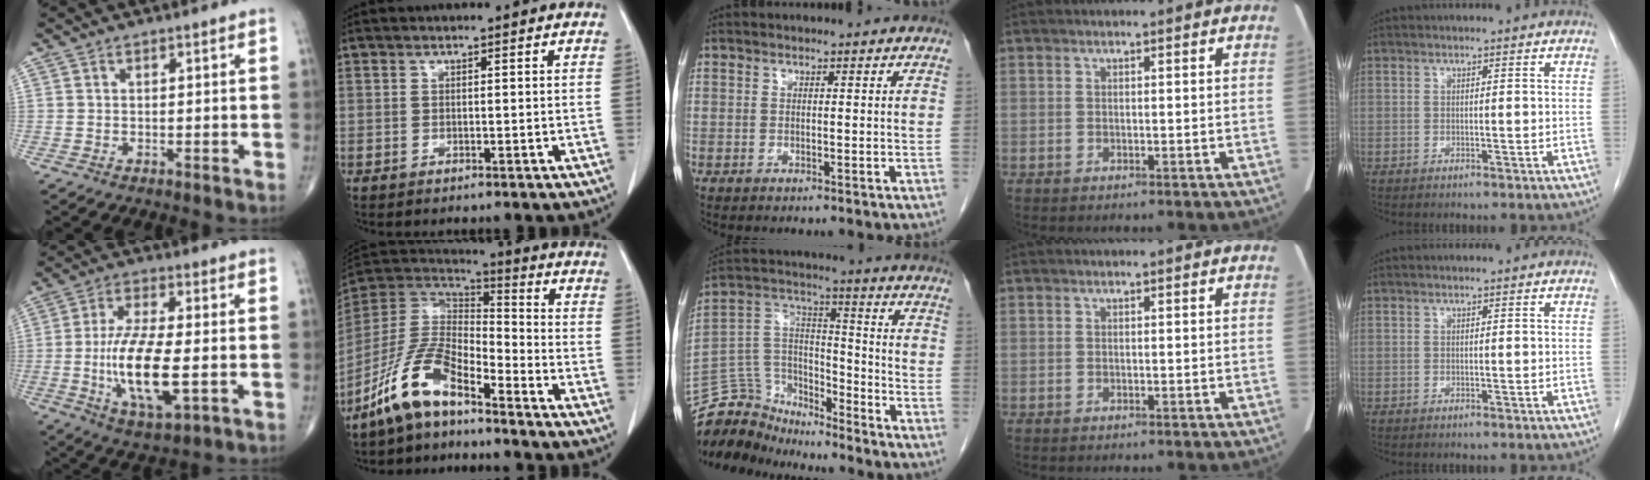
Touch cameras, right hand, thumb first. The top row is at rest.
{"thumb": {"total": 14.8, "force": [-2.3, 5.2, 13.6], "torque": [-0.263, -0.007, -0.039]}, "index": {"total": 11.5, "force": [-8.4, 3.5, 7.1], "torque": [-0.158, 0.015, -0.167]}, "middle": {"total": 11.8, "force": [-11.3, 3.3, 0.6], "torque": [-0.018, 0.052, -0.216]}}